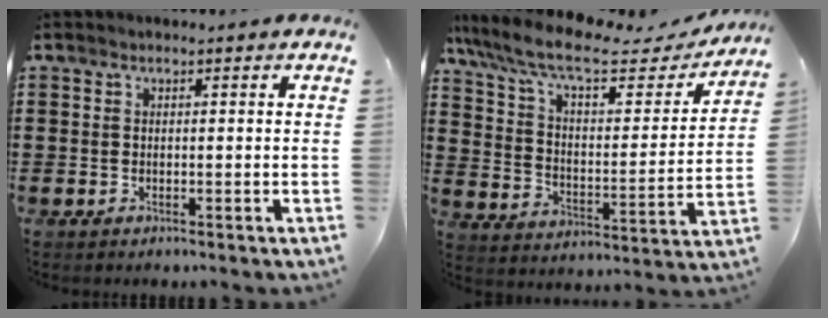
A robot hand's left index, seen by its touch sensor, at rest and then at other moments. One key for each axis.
{"total": 11.1, "fx": 8.0, "fy": 2.7, "fz": 7.2, "tx": -0.164, "ty": -0.032, "tz": 0.135}